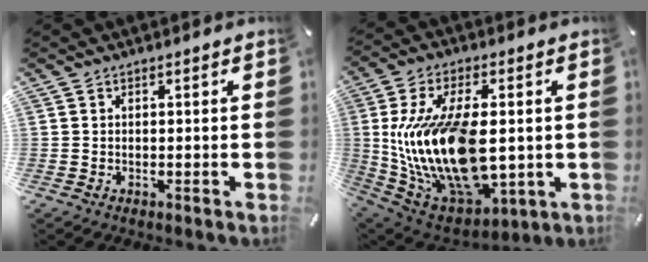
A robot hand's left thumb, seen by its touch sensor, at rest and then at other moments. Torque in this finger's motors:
{"motor_torque": [2.51, 2.51, 2.77, 0.00, 1.05]}